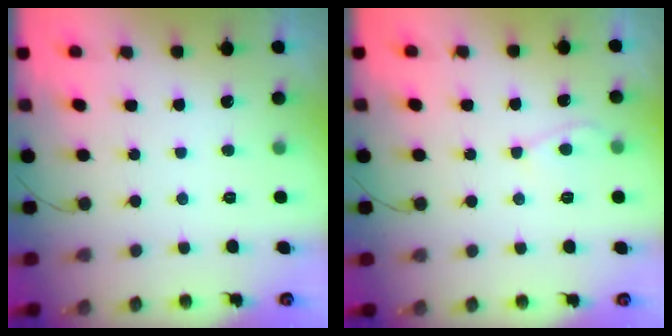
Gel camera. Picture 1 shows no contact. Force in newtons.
{"total": 4.4, "press": 4.4, "slide": 0.4}